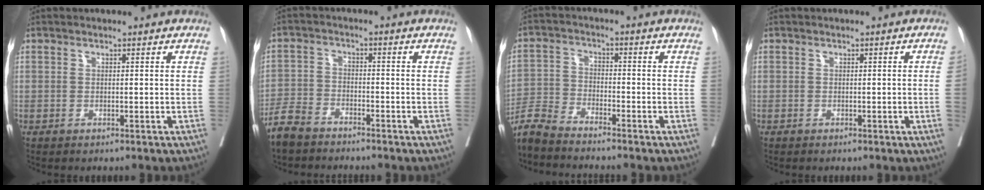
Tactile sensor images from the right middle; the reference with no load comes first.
{"total": 5.1, "force": [-4.5, 1.8, 1.3], "torque": [-0.038, -0.010, -0.091]}
{"total": 8.0, "force": [-7.8, 0.4, 1.8], "torque": [-0.038, -0.009, -0.155]}
{"total": 1.5, "force": [-0.2, -0.6, 1.4], "torque": [-0.018, -0.005, -0.001]}